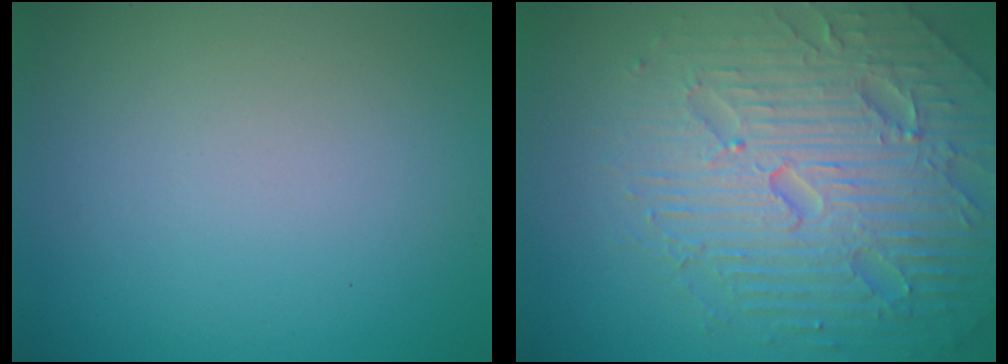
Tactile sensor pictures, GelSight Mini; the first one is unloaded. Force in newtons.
{"total": 7.4, "press": 7.3, "slide": 1.6}